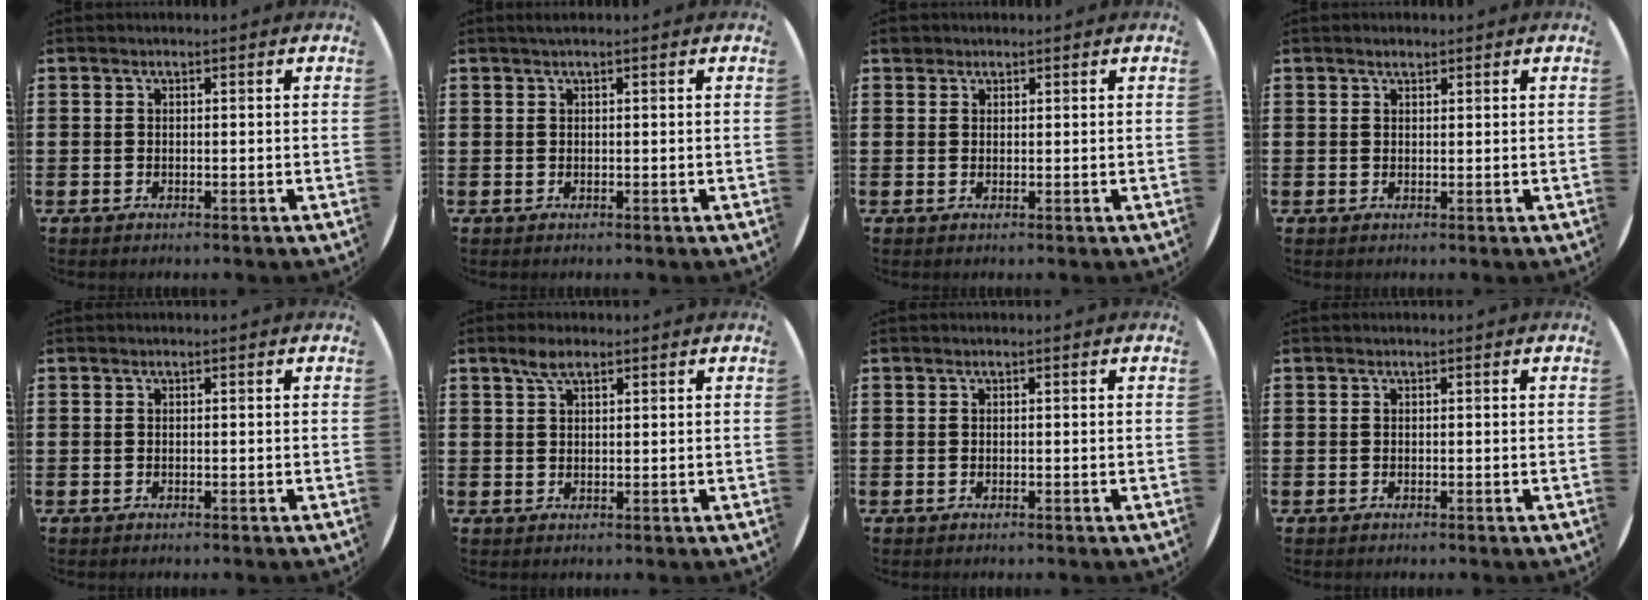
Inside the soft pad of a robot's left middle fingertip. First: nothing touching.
{"total": 0.5, "force": [0.4, -0.1, 0.4], "torque": [-0.005, 0.002, 0.006]}
{"total": 1.1, "force": [0.9, 0.6, 0.1], "torque": [0.005, 0.001, 0.016]}
{"total": 1.0, "force": [0.9, 0.3, 0.3], "torque": [-0.007, 0.004, 0.016]}
{"total": 0.0}
{"total": 2.9, "force": [2.1, 1.1, 1.7], "torque": [-0.028, 0.004, 0.036]}
{"total": 0.0}
{"total": 0.0}